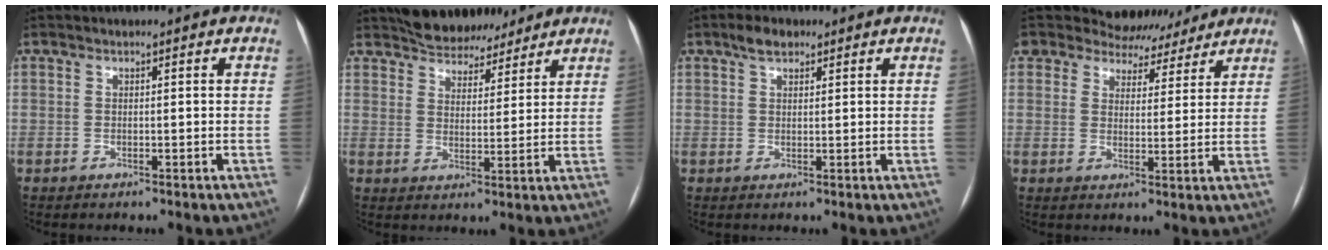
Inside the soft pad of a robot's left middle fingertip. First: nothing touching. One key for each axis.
{"total": 10.0, "fx": 9.0, "fy": 3.5, "fz": 2.6, "tx": -0.033, "ty": 0.012, "tz": 0.135}
{"total": 2.9, "fx": 2.0, "fy": 1.4, "fz": 1.5, "tx": -0.029, "ty": 0.011, "tz": 0.036}
{"total": 13.0, "fx": 11.6, "fy": 5.7, "fz": 1.4, "tx": -0.020, "ty": 0.010, "tz": 0.153}